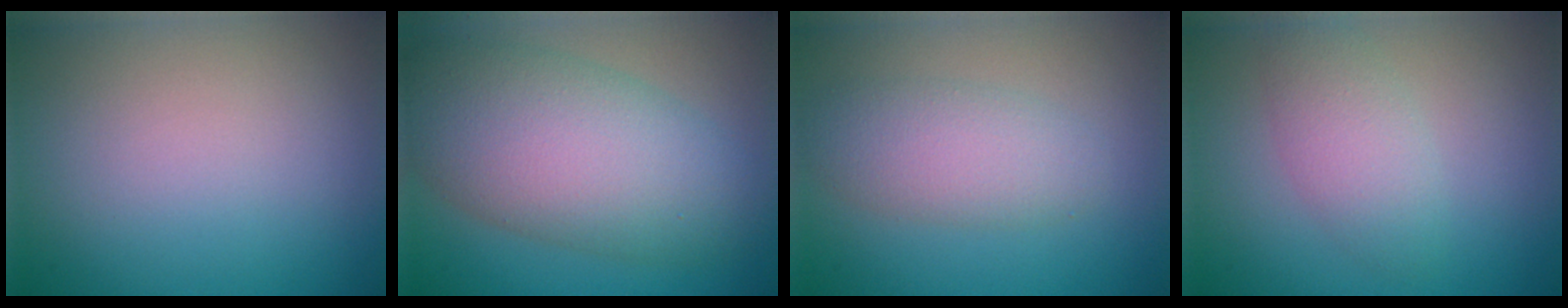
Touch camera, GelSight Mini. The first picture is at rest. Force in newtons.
{"total": 9.5, "press": 9.5, "slide": 0.4}
{"total": 3.7, "press": 3.7, "slide": 0.0}
{"total": 3.2, "press": 3.2, "slide": 0.1}